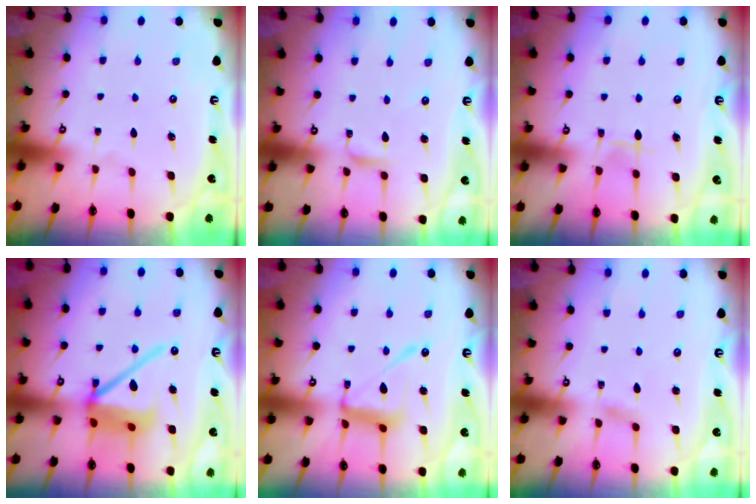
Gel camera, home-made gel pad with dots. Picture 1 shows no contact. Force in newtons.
{"total": 2.1, "press": 2.1, "slide": 0.2}
{"total": 5.2, "press": 5.1, "slide": 0.8}
{"total": 15.3, "press": 15.2, "slide": 1.9}
{"total": 12.6, "press": 12.6, "slide": 1.0}
{"total": 3.2, "press": 3.2, "slide": 0.4}